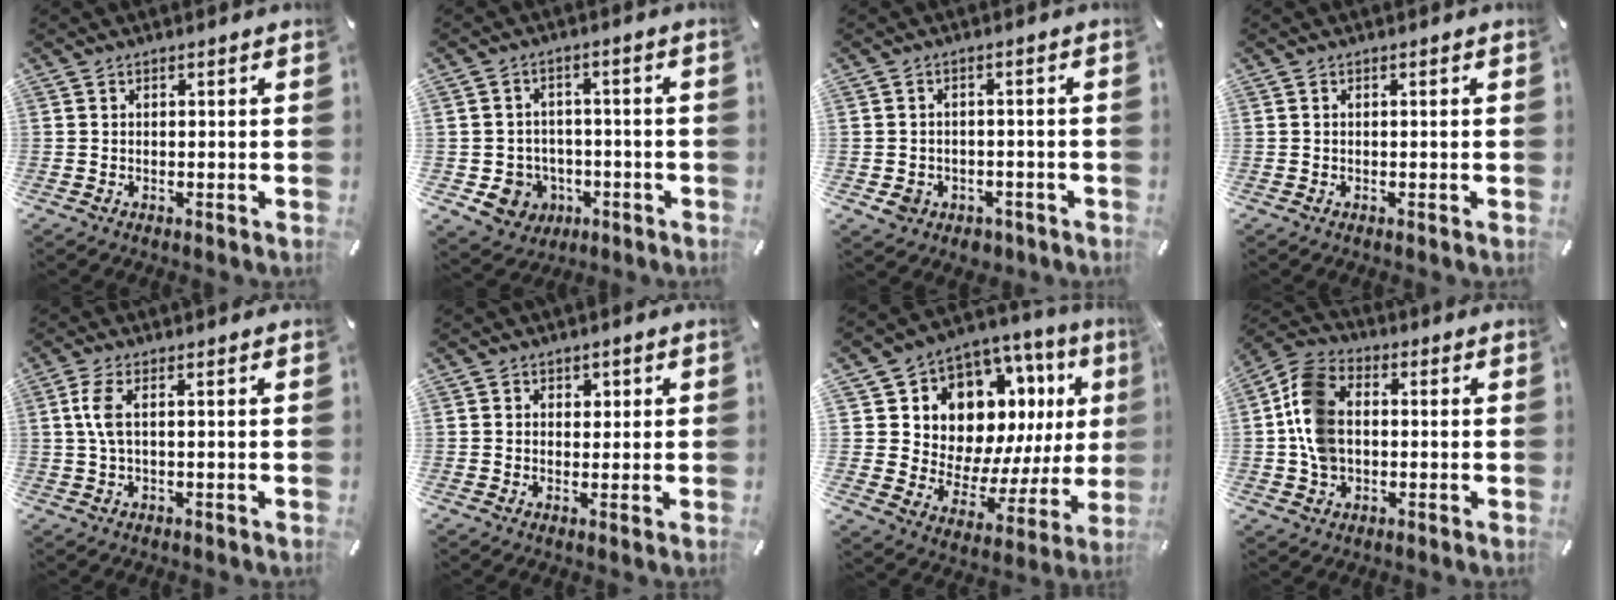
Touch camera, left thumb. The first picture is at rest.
{"total": 8.1, "force": [-2.2, 7.5, 1.9], "torque": [-0.052, 0.015, -0.035]}
{"total": 4.3, "force": [-1.9, 3.7, 1.3], "torque": [-0.033, 0.006, -0.035]}
{"total": 0.0}
{"total": 4.2, "force": [0.5, 1.2, 4.0], "torque": [-0.093, -0.005, 0.004]}
{"total": 2.1, "force": [0.3, 2.0, 0.5], "torque": [0.003, 0.000, -0.001]}
{"total": 13.5, "force": [7.2, 10.0, 5.6], "torque": [-0.082, -0.083, 0.137]}
{"total": 11.0, "force": [-0.1, 8.4, 7.0], "torque": [-0.163, 0.018, 0.001]}